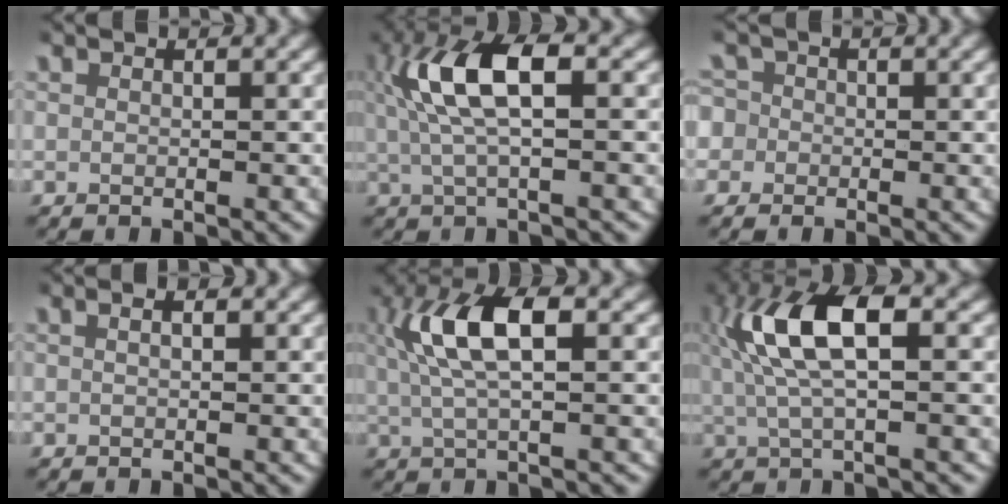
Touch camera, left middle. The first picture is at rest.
{"total": 8.1, "force": [1.4, 3.0, 7.4], "torque": [-0.151, 0.012, 0.021]}
{"total": 4.0, "force": [-0.1, 3.8, 1.2], "torque": [-0.030, 0.002, -0.014]}
{"total": 0.9, "force": [0.0, 0.3, 0.8], "torque": [-0.009, 0.006, -0.003]}
{"total": 6.8, "force": [1.1, 2.3, 6.2], "torque": [-0.129, 0.013, 0.017]}
{"total": 9.0, "force": [1.6, 3.6, 8.1], "torque": [-0.166, 0.009, 0.027]}